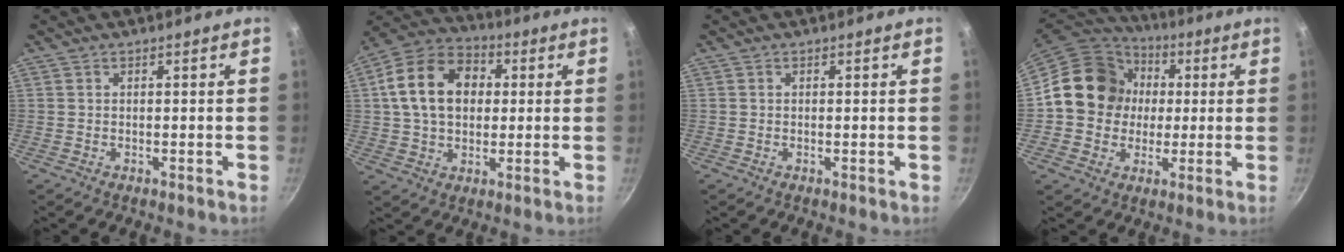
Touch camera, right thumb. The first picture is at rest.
{"total": 15.7, "force": [2.5, 11.5, 10.4], "torque": [-0.157, 0.024, 0.031]}
{"total": 0.0}
{"total": 16.2, "force": [1.6, 14.3, 7.6], "torque": [-0.098, 0.027, 0.014]}